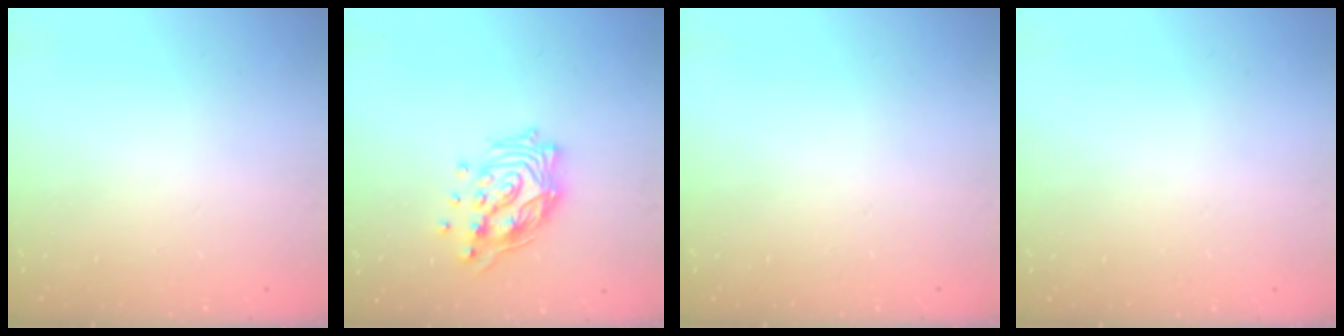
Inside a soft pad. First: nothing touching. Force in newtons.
{"total": 15.2, "press": 15.2, "slide": 1.1}
{"total": 0.0}
{"total": 0.0}